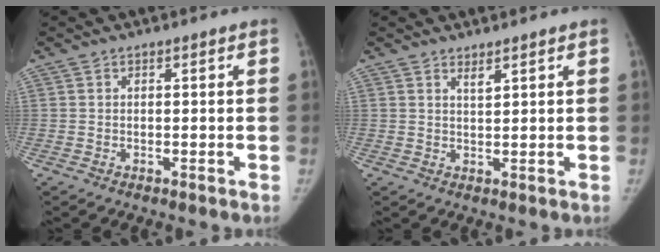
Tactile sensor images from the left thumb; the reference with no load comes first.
{"total": 1.6, "force": [1.3, 0.3, 0.9], "torque": [-0.011, -0.013, 0.025]}